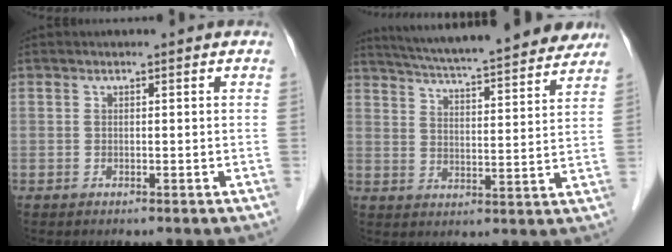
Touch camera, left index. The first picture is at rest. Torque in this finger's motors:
{"motor_torque": [-0.28, -0.87, 0.27, 0.08]}